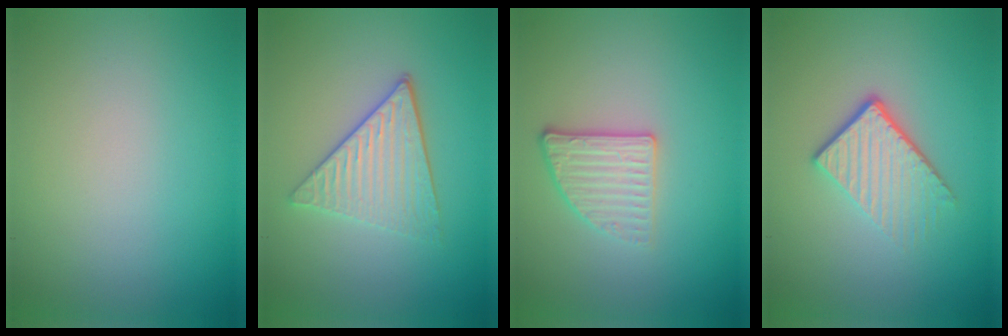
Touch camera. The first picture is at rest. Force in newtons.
{"total": 4.0, "press": 3.4, "slide": 2.0}
{"total": 2.6, "press": 2.3, "slide": 1.2}
{"total": 3.9, "press": 2.6, "slide": 2.9}